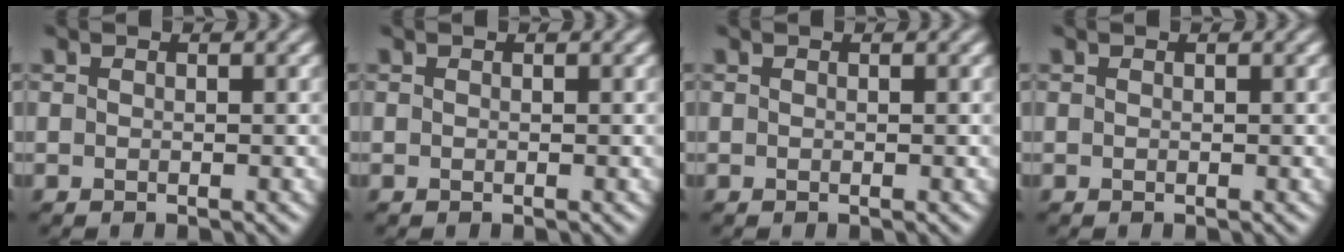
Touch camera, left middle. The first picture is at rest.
{"total": 0.0}
{"total": 0.0}
{"total": 0.0}